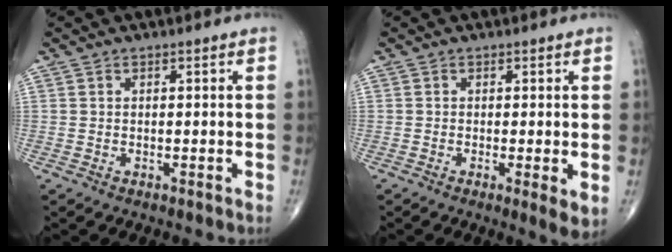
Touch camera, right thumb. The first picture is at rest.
{"total": 3.6, "force": [-0.4, 0.7, 3.5], "torque": [-0.062, -0.015, -0.012]}